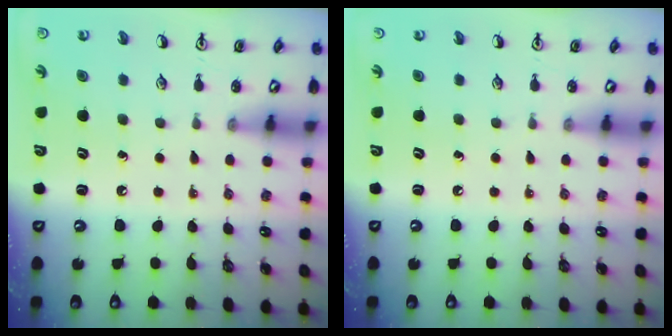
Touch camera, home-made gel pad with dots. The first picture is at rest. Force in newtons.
{"total": 0.0}